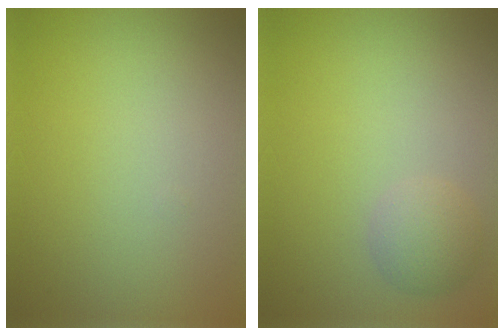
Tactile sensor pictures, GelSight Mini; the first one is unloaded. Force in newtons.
{"total": 2.1, "press": 2.1, "slide": 0.0}